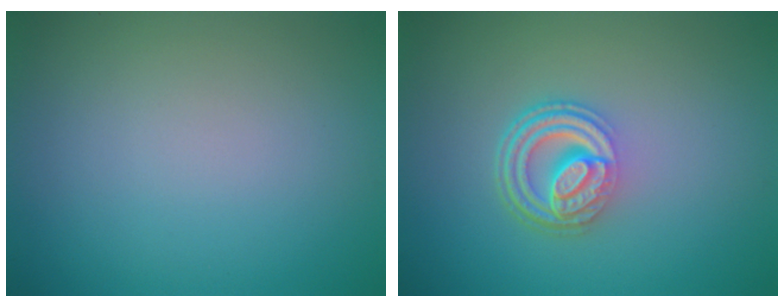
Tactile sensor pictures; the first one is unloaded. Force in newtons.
{"total": 4.7, "press": 3.3, "slide": 3.3}